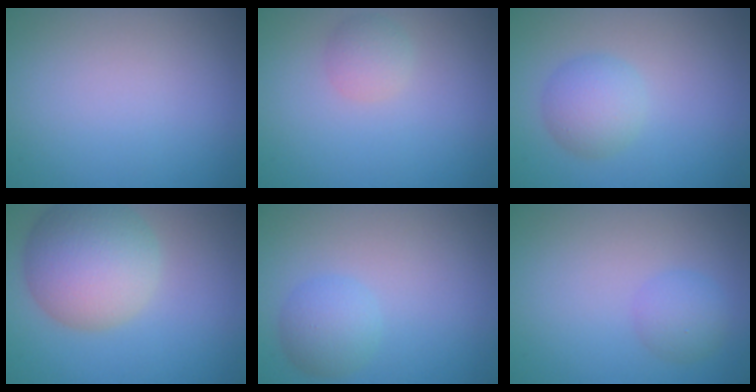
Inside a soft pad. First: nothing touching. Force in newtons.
{"total": 1.7, "press": 1.7, "slide": 0.2}
{"total": 3.0, "press": 3.0, "slide": 0.0}
{"total": 8.0, "press": 8.0, "slide": 0.2}
{"total": 2.8, "press": 2.8, "slide": 0.1}
{"total": 2.1, "press": 2.1, "slide": 0.1}